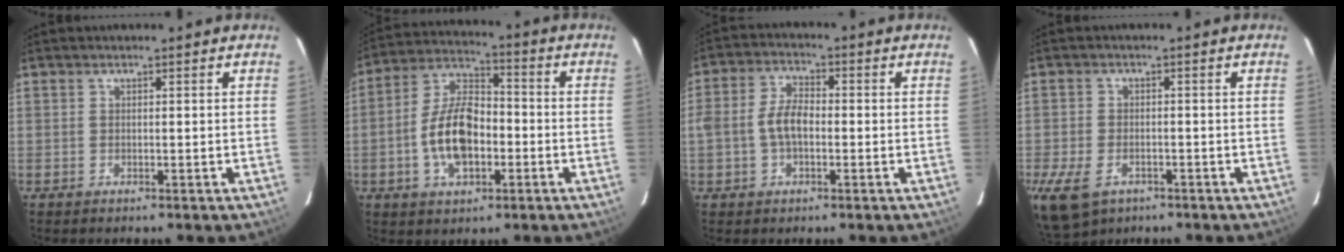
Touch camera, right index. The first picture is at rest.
{"total": 12.5, "force": [-3.2, 6.9, 10.0], "torque": [-0.200, 0.020, -0.056]}
{"total": 6.1, "force": [-1.2, 3.6, 4.8], "torque": [-0.096, 0.013, -0.020]}
{"total": 9.4, "force": [-5.2, 5.8, 5.3], "torque": [-0.132, -0.028, -0.089]}